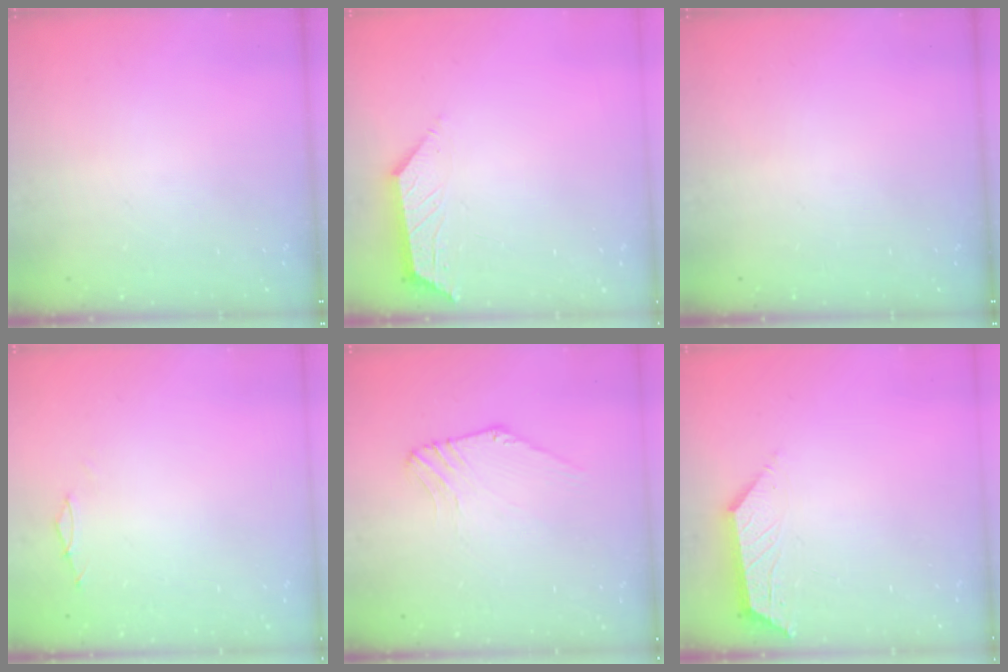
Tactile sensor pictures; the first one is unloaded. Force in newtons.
{"total": 2.1, "press": 2.0, "slide": 0.5}
{"total": 0.0}
{"total": 0.0}
{"total": 0.5, "press": 0.5, "slide": 0.3}
{"total": 2.1, "press": 2.1, "slide": 0.5}